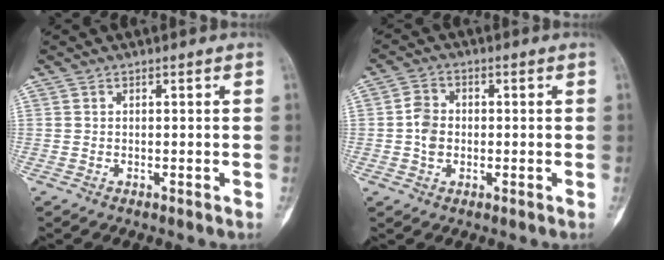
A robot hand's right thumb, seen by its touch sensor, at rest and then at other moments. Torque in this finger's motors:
{"motor_torque": [0.47, 1.22, 0.15, -0.26, 0.05]}